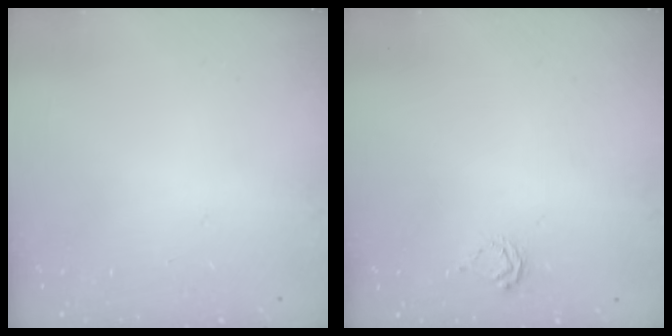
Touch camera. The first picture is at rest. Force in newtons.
{"total": 2.3, "press": 2.3, "slide": 0.2}